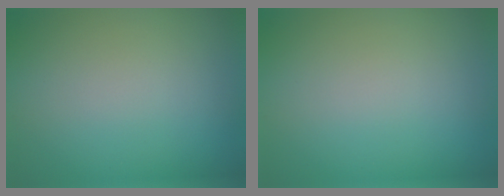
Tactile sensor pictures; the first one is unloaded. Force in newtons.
{"total": 0.0}